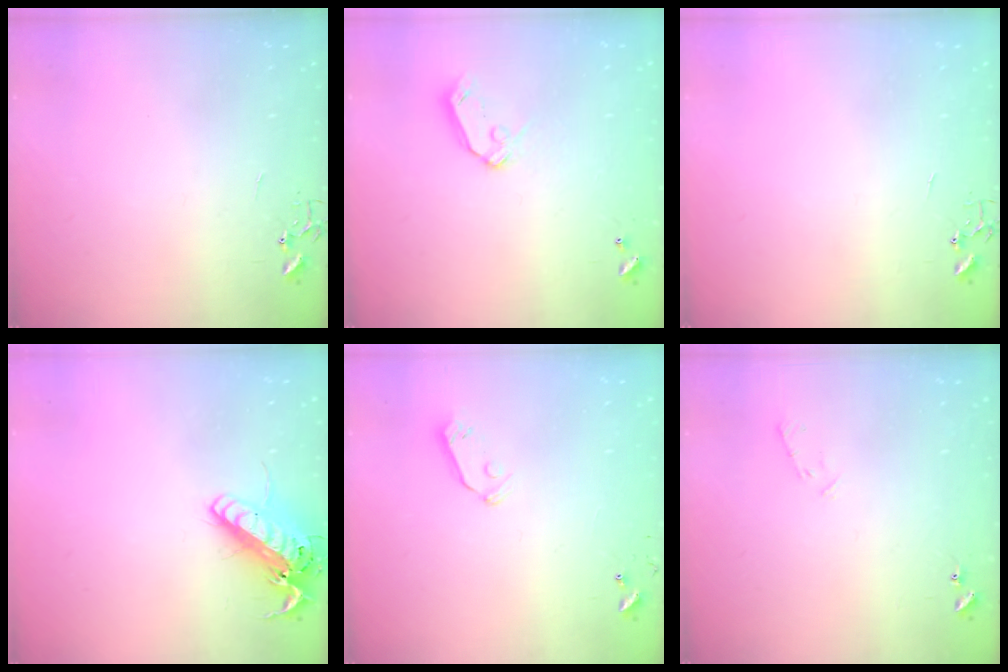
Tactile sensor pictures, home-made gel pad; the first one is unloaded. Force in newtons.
{"total": 7.1, "press": 7.1, "slide": 0.8}
{"total": 0.0}
{"total": 16.4, "press": 16.2, "slide": 2.7}
{"total": 5.9, "press": 5.8, "slide": 1.0}
{"total": 5.3, "press": 5.2, "slide": 0.9}